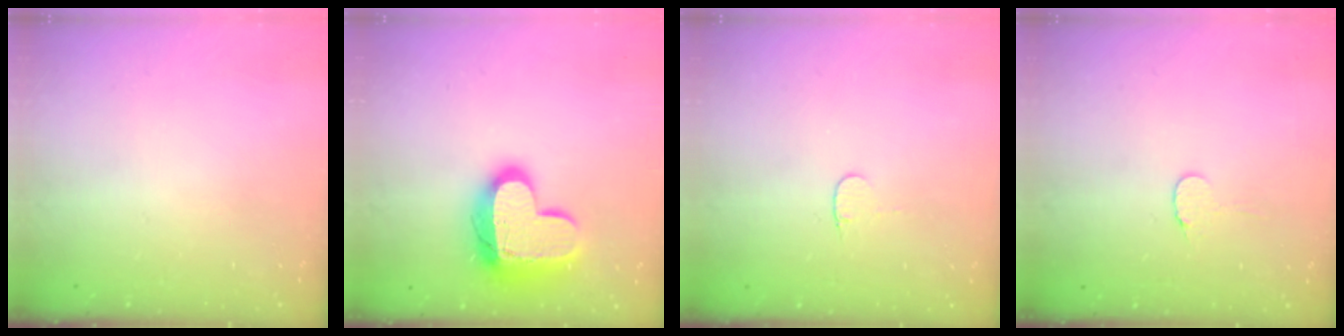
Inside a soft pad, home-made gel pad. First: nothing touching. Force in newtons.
{"total": 15.7, "press": 15.7, "slide": 1.2}
{"total": 3.3, "press": 3.3, "slide": 0.4}
{"total": 4.5, "press": 4.5, "slide": 0.4}